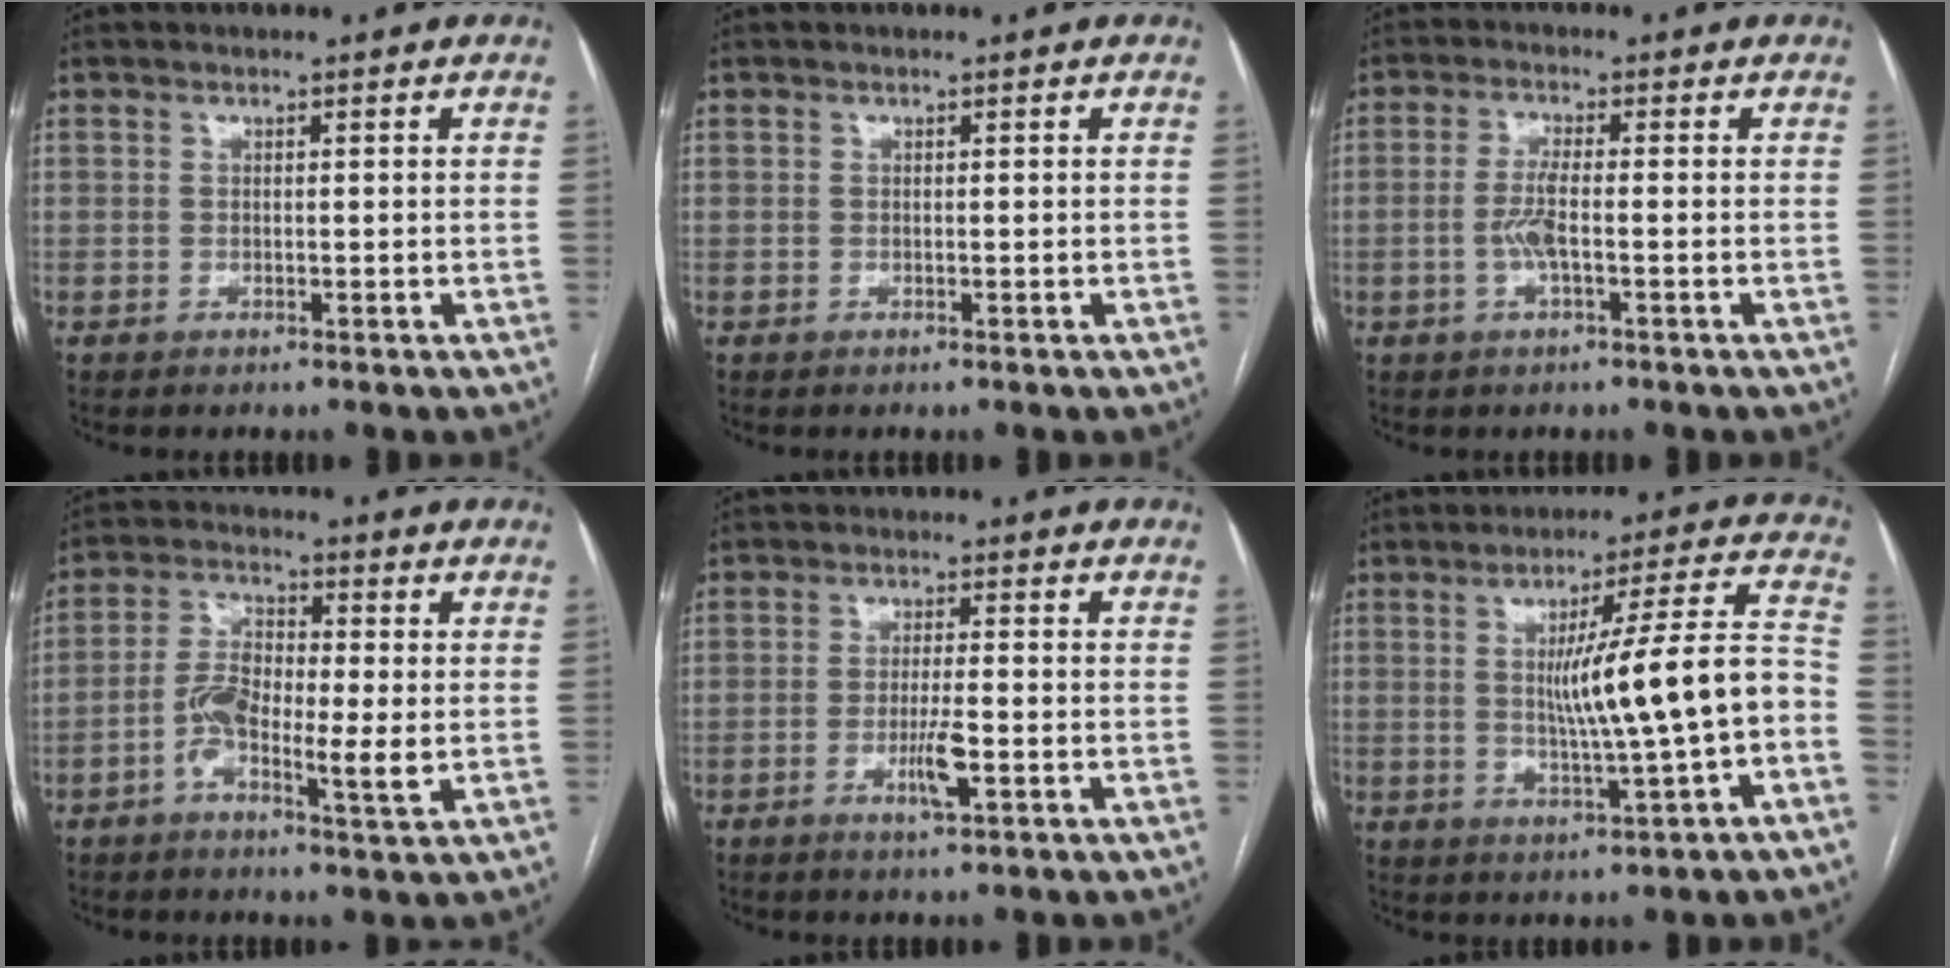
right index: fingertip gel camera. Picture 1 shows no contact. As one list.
[{"total": 0.0}, {"total": 3.9, "force": [-0.9, 0.5, 3.8], "torque": [-0.083, -0.001, -0.019]}, {"total": 8.9, "force": [-1.7, 2.5, 8.4], "torque": [-0.160, 0.007, -0.036]}, {"total": 4.4, "force": [-1.6, 0.3, 4.1], "torque": [-0.078, -0.006, -0.029]}, {"total": 13.1, "force": [-1.7, -0.2, 13.0], "torque": [-0.197, 0.014, -0.023]}]